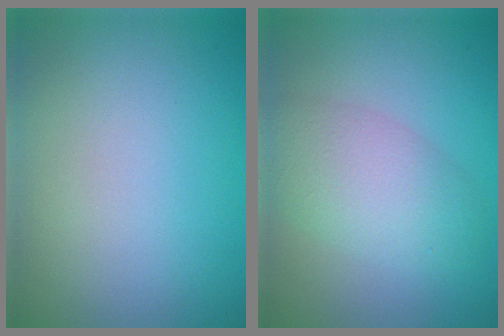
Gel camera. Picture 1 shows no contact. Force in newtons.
{"total": 4.9, "press": 4.9, "slide": 0.2}